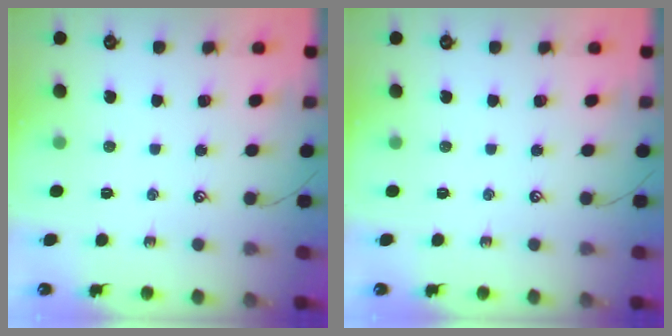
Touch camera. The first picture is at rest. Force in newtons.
{"total": 0.0}